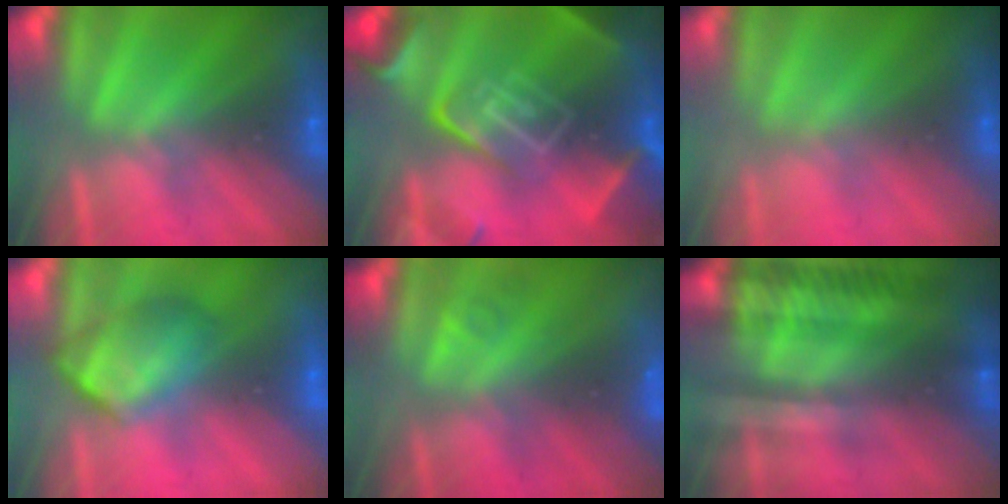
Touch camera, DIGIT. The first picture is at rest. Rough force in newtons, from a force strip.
{"total": 8.4}
{"total": 2.9}
{"total": 5.0}
{"total": 4.6}
{"total": 2.3}